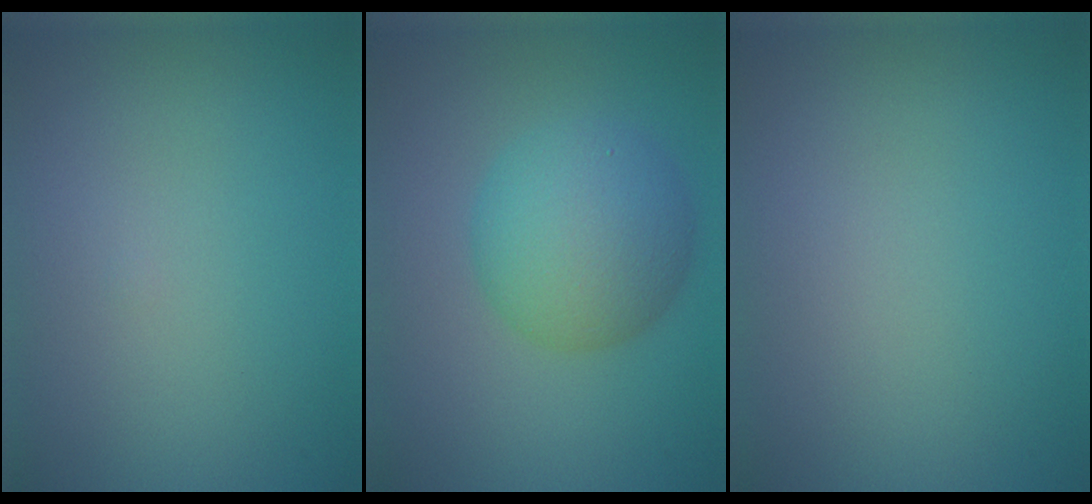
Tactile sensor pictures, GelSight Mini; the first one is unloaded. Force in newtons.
{"total": 6.3, "press": 6.3, "slide": 0.1}
{"total": 0.0}